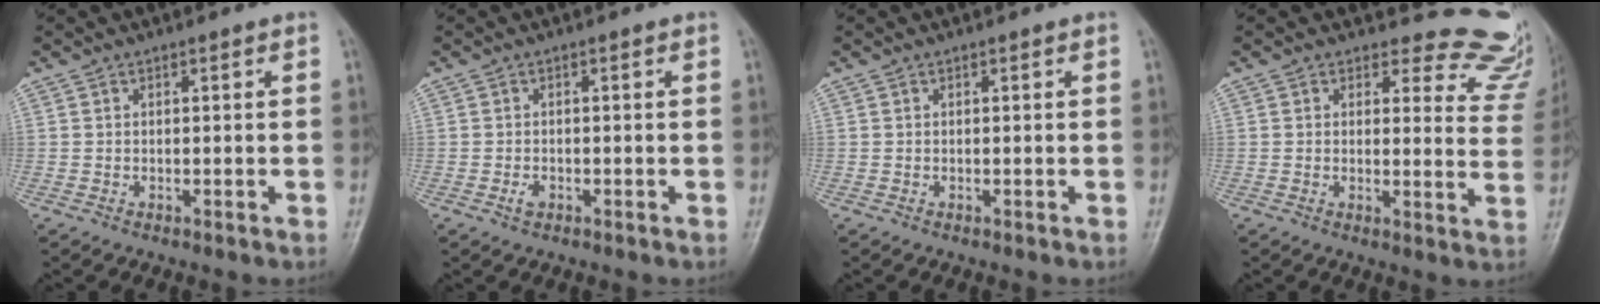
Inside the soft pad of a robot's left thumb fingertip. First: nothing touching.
{"total": 1.3, "force": [-0.6, 0.9, 0.8], "torque": [-0.014, 0.000, -0.010]}
{"total": 0.0}
{"total": 13.0, "force": [12.3, 4.2, -0.3], "torque": [0.062, -0.125, 0.098]}